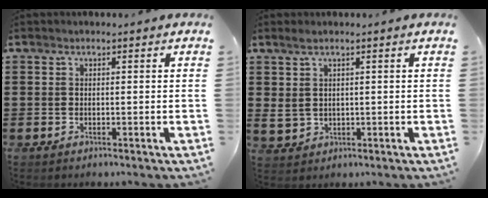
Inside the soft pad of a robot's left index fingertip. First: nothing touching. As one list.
[{"total": 2.6, "force": [0.9, 1.7, 1.8], "torque": [-0.047, 0.001, 0.013]}]